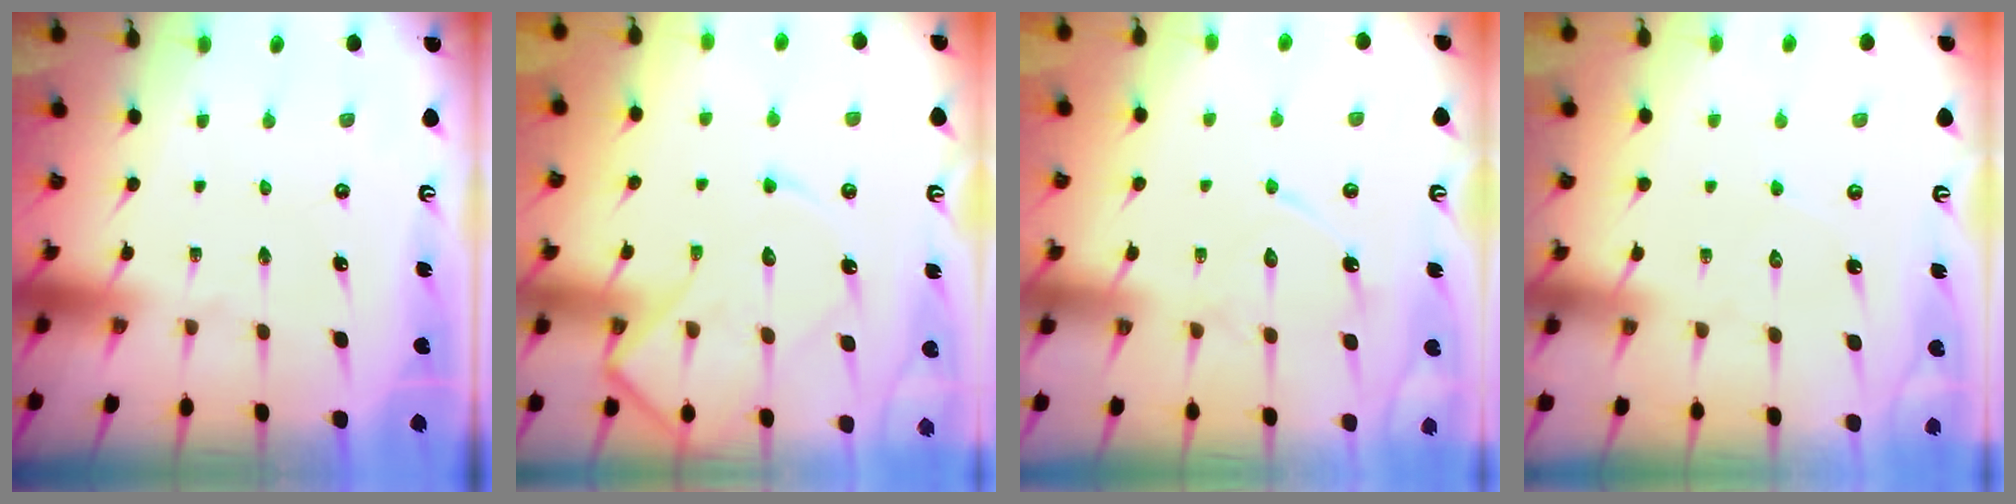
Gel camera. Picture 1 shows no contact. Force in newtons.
{"total": 12.3, "press": 12.3, "slide": 1.3}
{"total": 9.6, "press": 9.5, "slide": 0.7}
{"total": 3.6, "press": 3.6, "slide": 0.3}